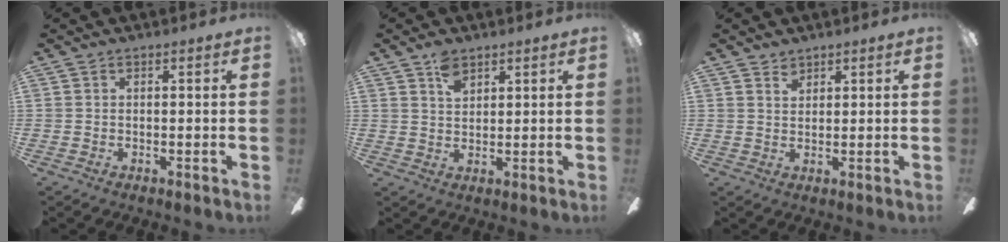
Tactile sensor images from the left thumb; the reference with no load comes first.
{"total": 4.5, "force": [2.9, 2.5, 2.3], "torque": [-0.036, -0.004, 0.051]}
{"total": 2.5, "force": [2.0, 1.3, 0.8], "torque": [-0.002, -0.009, 0.036]}